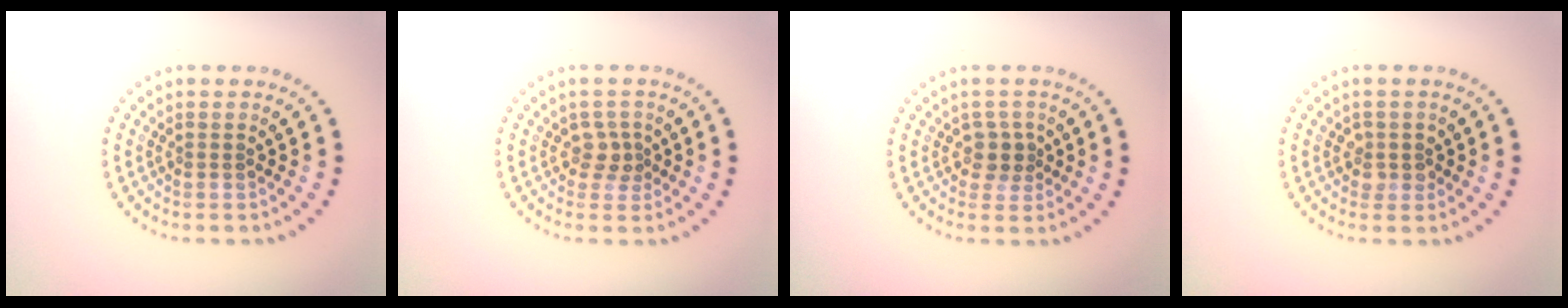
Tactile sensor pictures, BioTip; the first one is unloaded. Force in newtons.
{"total": 1.6, "press": 1.3, "slide": 1.0}
{"total": 1.8, "press": 1.4, "slide": 1.1}
{"total": 1.4, "press": 1.3, "slide": 0.6}